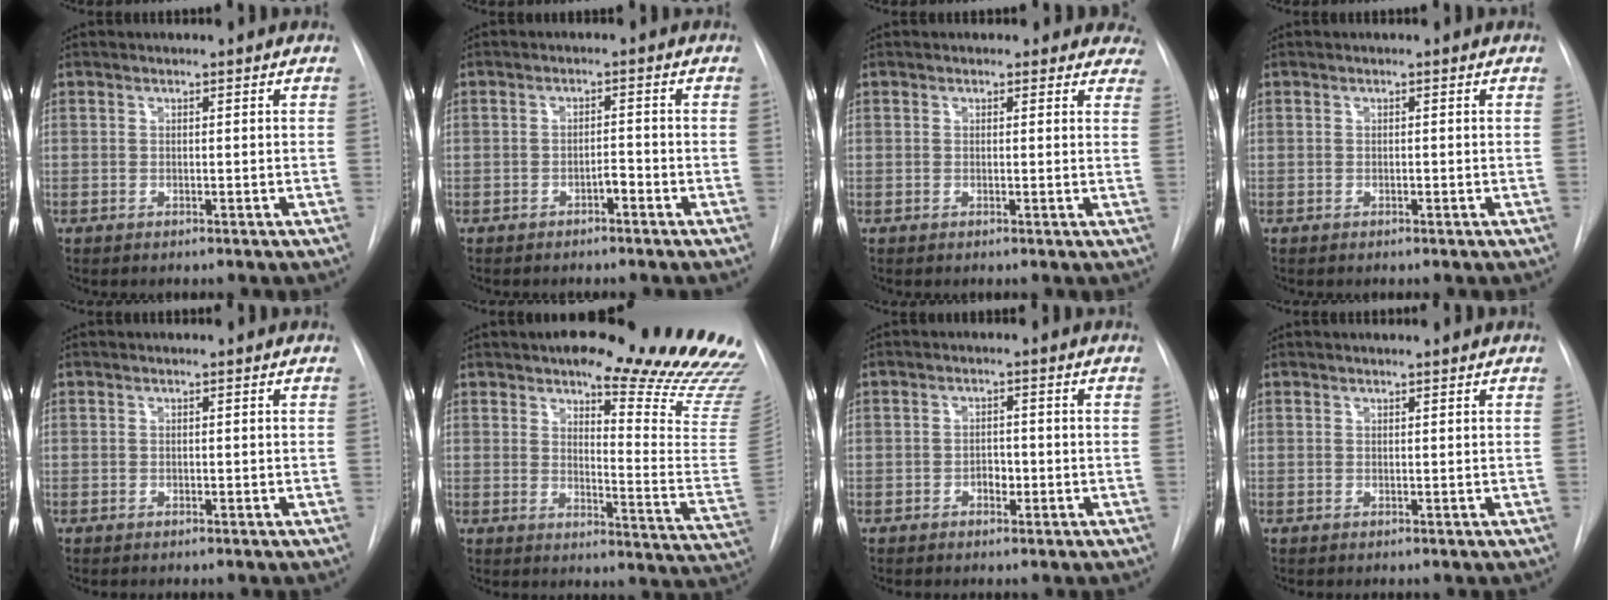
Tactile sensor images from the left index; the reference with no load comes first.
{"total": 1.7, "force": [-1.2, 0.5, 1.1], "torque": [-0.017, 0.003, -0.020]}
{"total": 6.3, "force": [5.5, 2.9, 0.4], "torque": [0.036, -0.008, 0.028]}
{"total": 0.0}
{"total": 0.0}
{"total": 22.2, "force": [18.9, 2.7, 11.3], "torque": [-0.138, -0.091, 0.213]}
{"total": 2.0, "force": [-0.8, 1.3, 1.3], "torque": [-0.016, 0.007, -0.012]}
{"total": 2.0, "force": [1.9, 0.2, 0.6], "torque": [-0.009, 0.016, 0.024]}